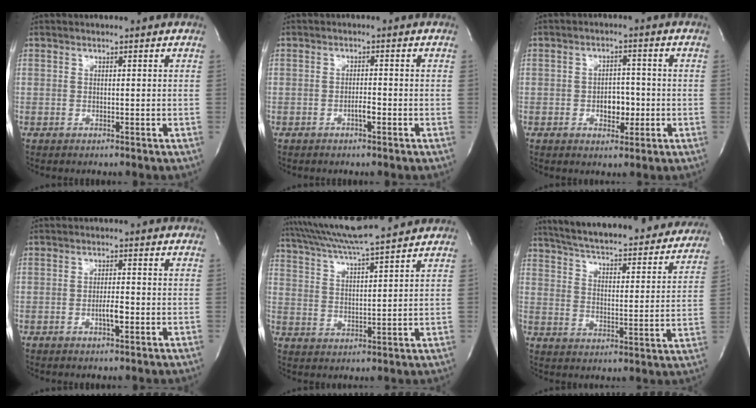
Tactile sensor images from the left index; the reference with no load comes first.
{"total": 1.5, "force": [-1.0, 0.2, 1.2], "torque": [-0.024, -0.002, -0.017]}
{"total": 4.1, "force": [-1.1, 2.5, 3.1], "torque": [-0.042, 0.002, -0.014]}
{"total": 2.5, "force": [-1.1, 0.4, 2.2], "torque": [-0.043, -0.004, -0.018]}
{"total": 13.7, "force": [12.3, -0.1, 6.0], "torque": [-0.123, 0.024, 0.199]}
{"total": 30.9, "force": [28.0, 5.9, 11.7], "torque": [-0.201, -0.045, 0.354]}